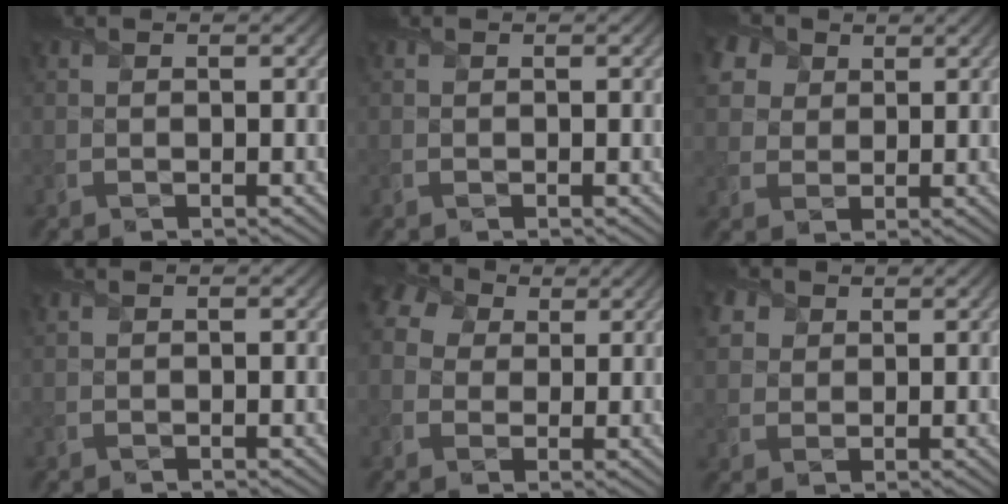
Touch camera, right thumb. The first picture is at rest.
{"total": 0.0}
{"total": 7.0, "force": [3.5, 5.1, 3.2], "torque": [-0.111, 0.022, 0.058]}
{"total": 0.0}
{"total": 6.7, "force": [2.6, 5.1, 3.4], "torque": [-0.110, 0.021, 0.042]}
{"total": 3.8, "force": [2.0, 3.0, 1.4], "torque": [-0.051, 0.007, 0.040]}